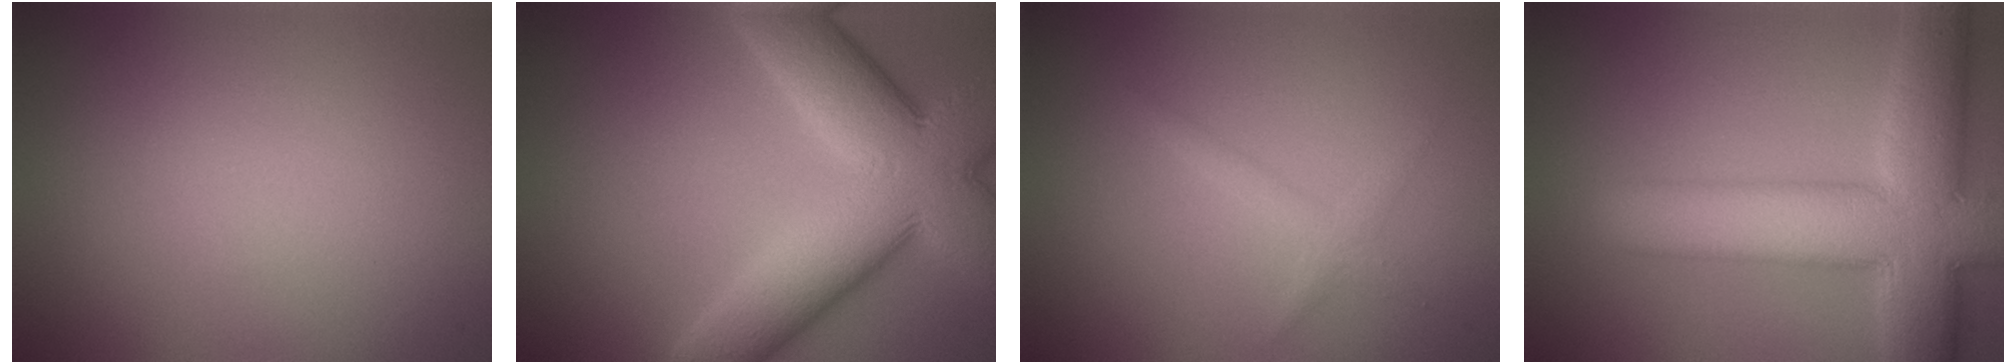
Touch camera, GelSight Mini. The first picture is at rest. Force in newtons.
{"total": 12.3, "press": 12.2, "slide": 0.9}
{"total": 1.3, "press": 1.3, "slide": 0.1}
{"total": 11.2, "press": 11.2, "slide": 0.5}